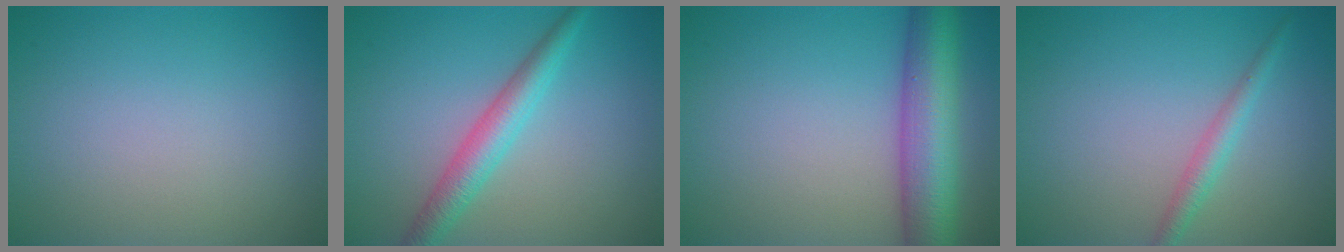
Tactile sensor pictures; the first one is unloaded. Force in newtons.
{"total": 3.6, "press": 3.6, "slide": 0.0}
{"total": 7.9, "press": 7.9, "slide": 0.2}
{"total": 1.9, "press": 1.9, "slide": 0.0}